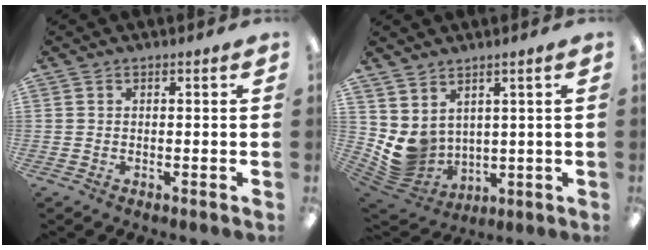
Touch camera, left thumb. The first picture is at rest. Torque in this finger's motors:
{"motor_torque": [1.32, 1.43, 0.89, -0.96, 0.07]}